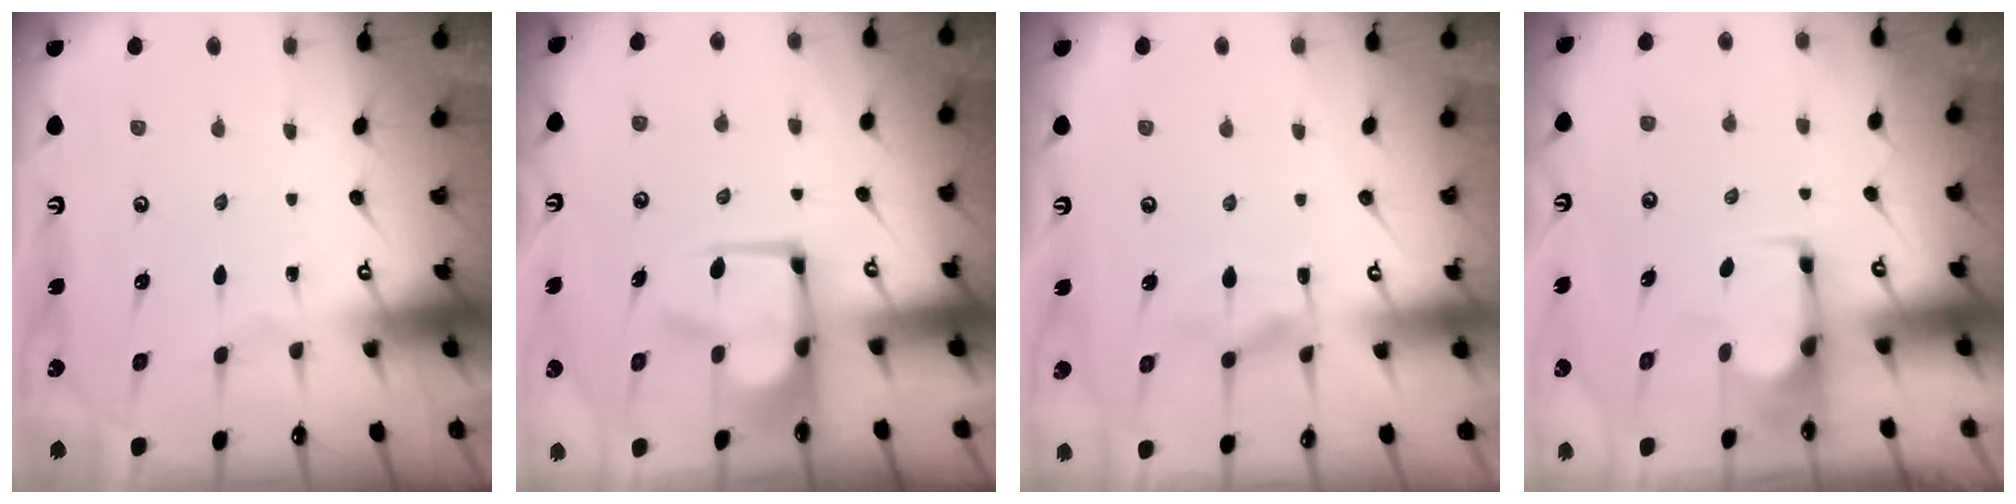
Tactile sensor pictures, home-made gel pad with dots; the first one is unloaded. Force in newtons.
{"total": 7.6, "press": 7.6, "slide": 0.7}
{"total": 6.4, "press": 6.3, "slide": 1.0}
{"total": 1.9, "press": 1.6, "slide": 1.0}